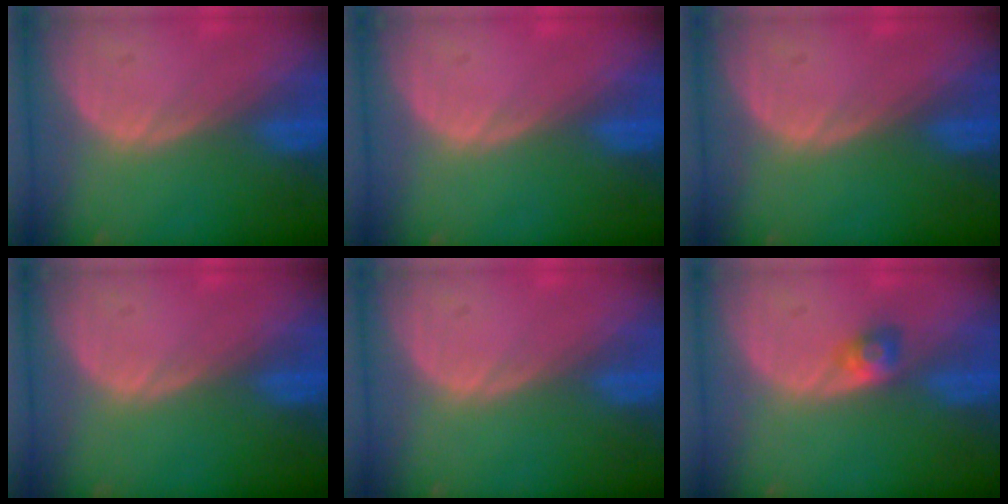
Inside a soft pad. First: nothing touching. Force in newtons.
{"total": 0.0}
{"total": 0.0}
{"total": 0.0}
{"total": 0.0}
{"total": 2.4, "press": 2.2, "slide": 1.0}